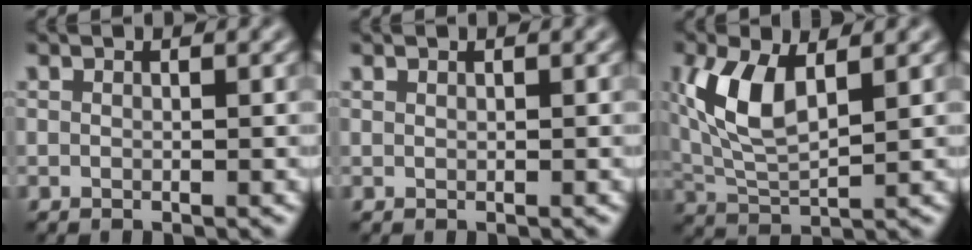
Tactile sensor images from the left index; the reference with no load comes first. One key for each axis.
{"total": 0.0}
{"total": 6.3, "fx": 1.6, "fy": 3.0, "fz": 5.3, "tx": -0.124, "ty": 0.002, "tz": 0.037}